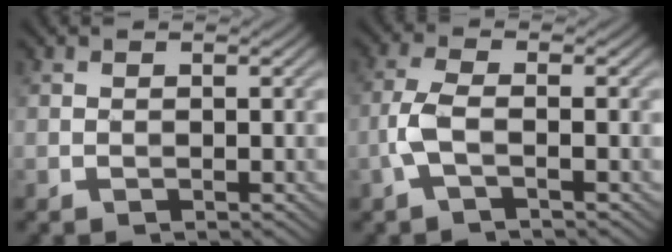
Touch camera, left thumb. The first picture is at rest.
{"total": 3.6, "force": [-1.3, 1.1, 3.2], "torque": [-0.081, 0.004, -0.035]}